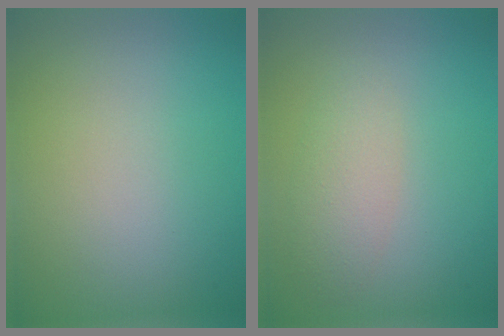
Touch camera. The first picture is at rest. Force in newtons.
{"total": 2.4, "press": 2.4, "slide": 0.1}